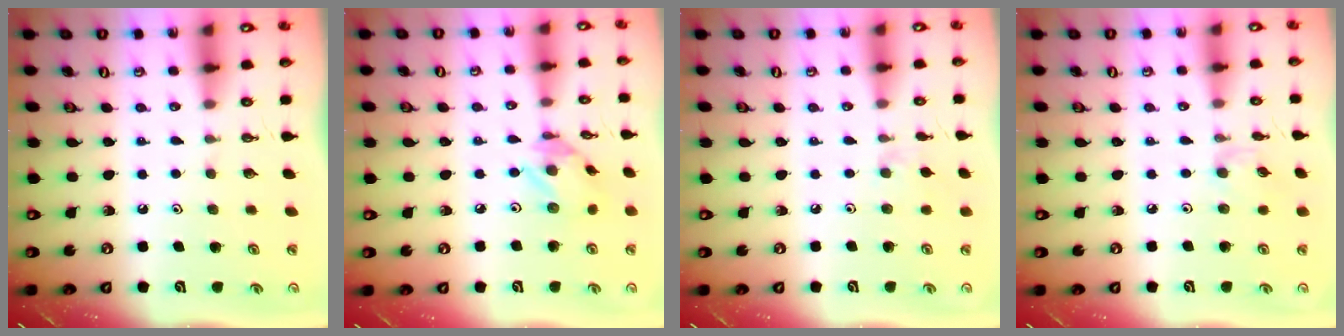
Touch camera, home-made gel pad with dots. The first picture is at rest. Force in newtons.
{"total": 6.7, "press": 6.6, "slide": 0.5}
{"total": 1.2, "press": 1.1, "slide": 0.4}
{"total": 2.7, "press": 2.7, "slide": 0.4}